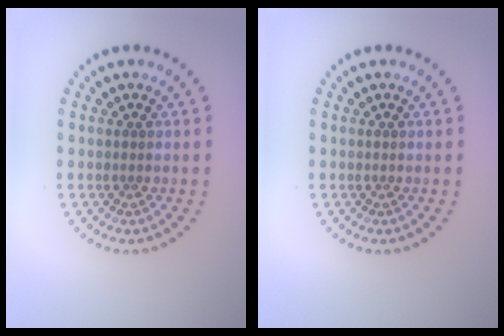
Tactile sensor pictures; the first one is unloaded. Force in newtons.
{"total": 0.0}